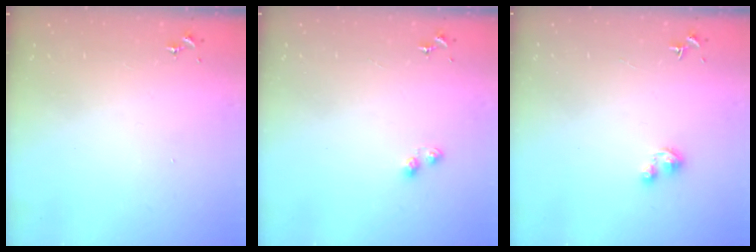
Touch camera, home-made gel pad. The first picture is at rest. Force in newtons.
{"total": 3.1, "press": 3.1, "slide": 0.3}
{"total": 3.0, "press": 2.9, "slide": 0.3}